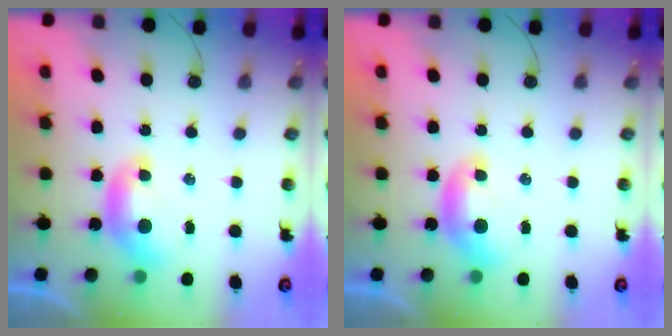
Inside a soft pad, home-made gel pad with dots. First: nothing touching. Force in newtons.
{"total": 0.0}